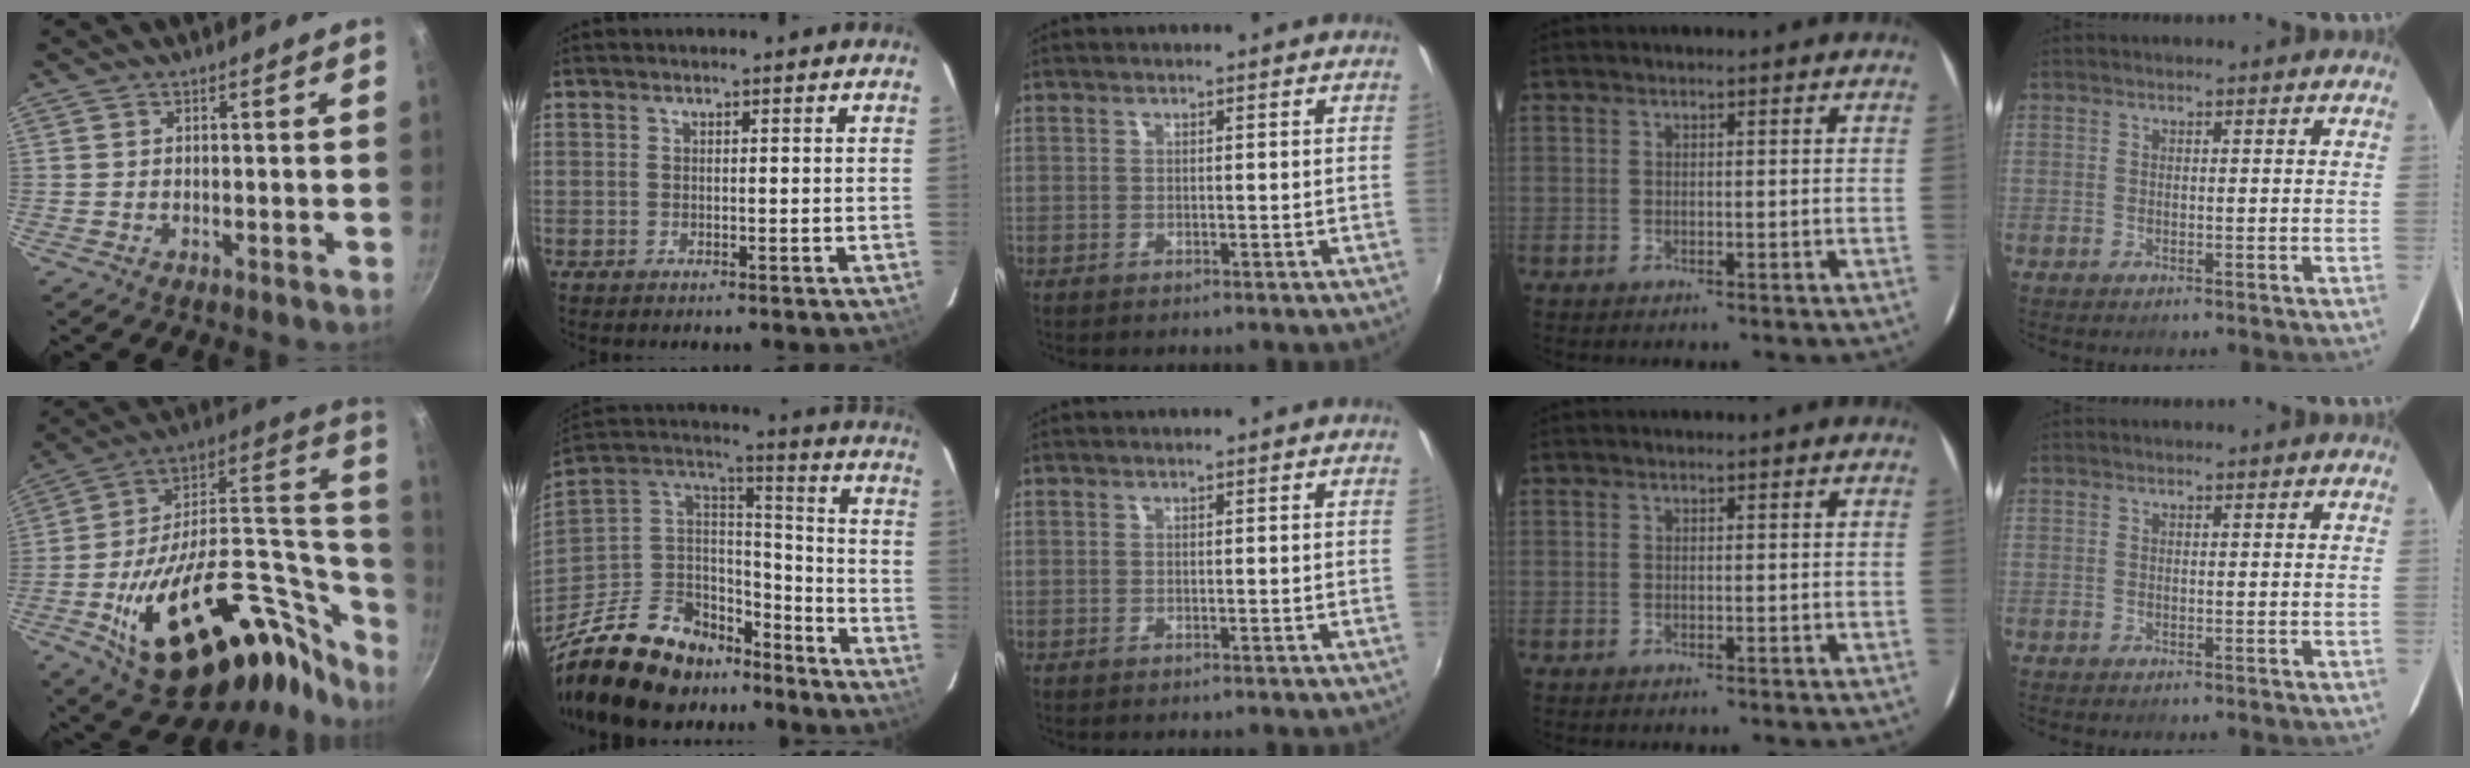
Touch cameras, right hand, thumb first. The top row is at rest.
{"thumb": {"total": 42.6, "force": [-14.0, 22.6, 33.3], "torque": [-0.475, 0.082, -0.203]}, "index": {"total": 26.1, "force": [-19.0, 13.5, 11.8], "torque": [-0.257, 0.039, -0.300]}}